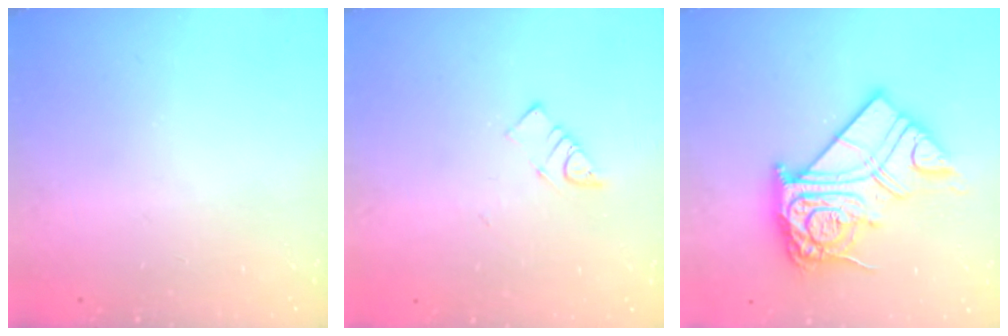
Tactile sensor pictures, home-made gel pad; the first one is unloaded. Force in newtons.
{"total": 3.9, "press": 3.9, "slide": 0.5}
{"total": 19.5, "press": 19.4, "slide": 1.6}